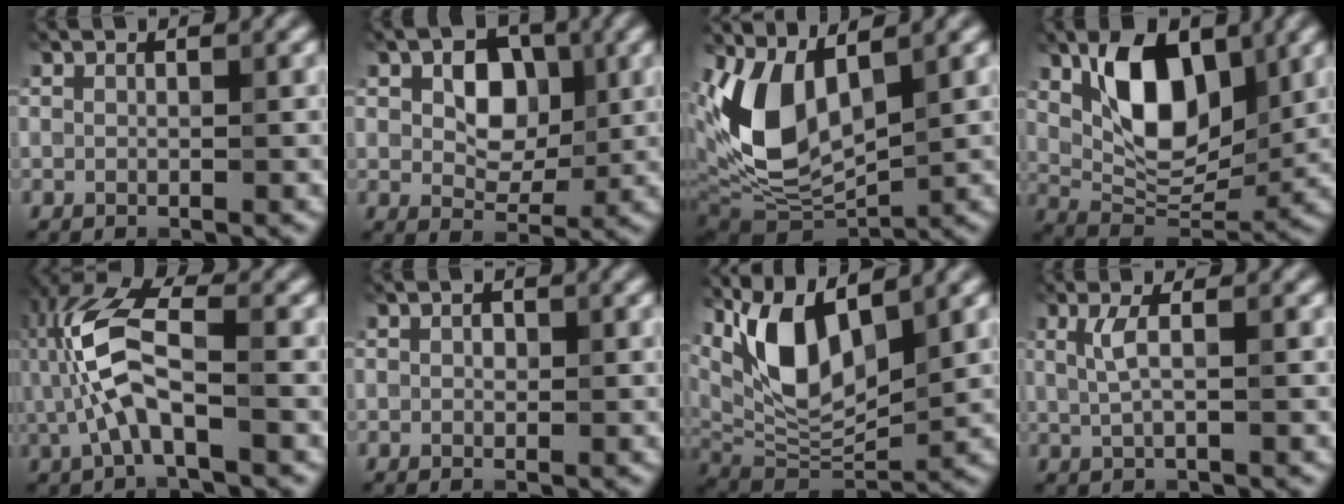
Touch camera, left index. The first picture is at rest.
{"total": 4.9, "force": [0.9, 3.4, 3.4], "torque": [-0.056, -0.002, 0.008]}
{"total": 8.0, "force": [2.0, 4.9, 6.0], "torque": [-0.132, -0.022, 0.041]}
{"total": 8.8, "force": [2.9, 4.9, 6.6], "torque": [-0.113, -0.007, 0.051]}
{"total": 7.1, "force": [-0.2, 2.8, 6.5], "torque": [-0.150, 0.011, -0.007]}
{"total": 0.8, "force": [0.1, 0.6, 0.5], "torque": [-0.006, -0.002, 0.000]}
{"total": 8.4, "force": [3.7, 3.6, 6.7], "torque": [-0.131, -0.010, 0.070]}
{"total": 2.1, "force": [0.4, 0.5, 1.9], "torque": [-0.043, -0.001, 0.010]}